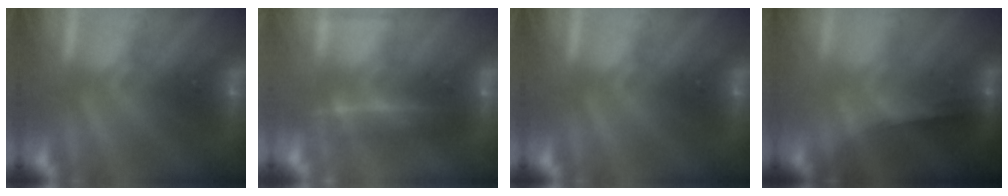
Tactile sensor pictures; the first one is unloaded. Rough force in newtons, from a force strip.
{"total": 2.1}
{"total": 0.0}
{"total": 1.4}